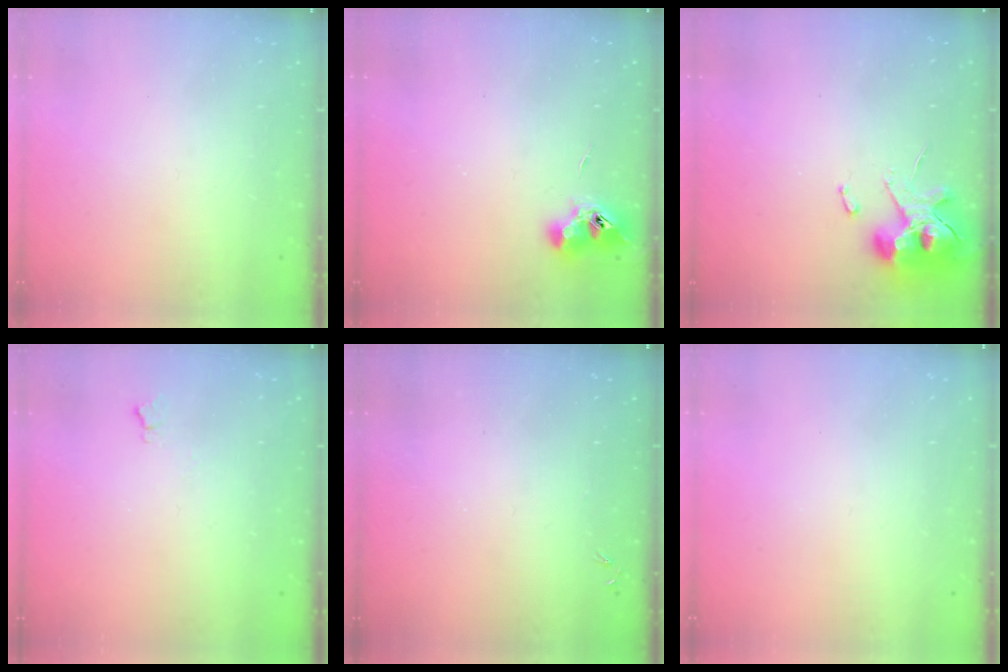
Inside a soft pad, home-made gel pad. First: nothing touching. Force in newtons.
{"total": 8.0, "press": 7.9, "slide": 0.8}
{"total": 11.8, "press": 11.7, "slide": 1.8}
{"total": 2.8, "press": 2.8, "slide": 0.6}
{"total": 0.0}
{"total": 0.0}